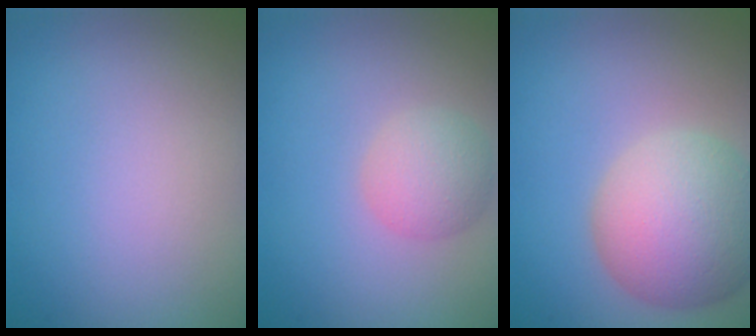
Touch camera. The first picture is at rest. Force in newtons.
{"total": 2.9, "press": 2.9, "slide": 0.1}
{"total": 8.4, "press": 8.4, "slide": 0.4}